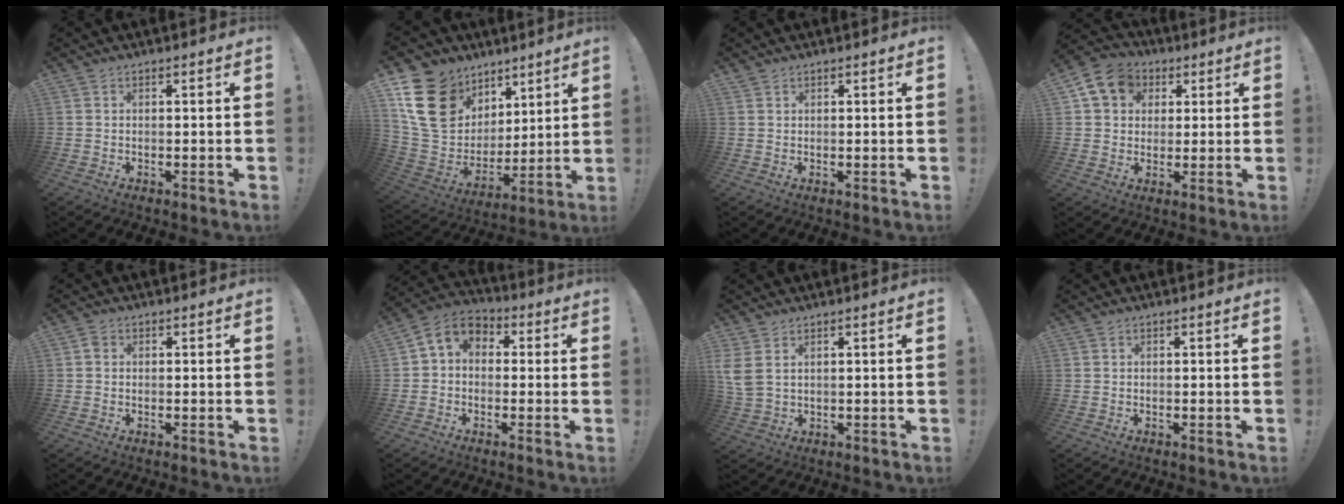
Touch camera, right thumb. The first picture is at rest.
{"total": 20.2, "force": [9.6, 15.3, 8.9], "torque": [-0.142, -0.054, 0.203]}
{"total": 0.5, "force": [0.5, 0.3, 0.1], "torque": [-0.001, -0.001, 0.009]}
{"total": 10.7, "force": [3.7, 9.0, 4.4], "torque": [-0.062, -0.006, 0.075]}
{"total": 2.1, "force": [0.1, 1.7, 1.2], "torque": [-0.030, 0.009, 0.004]}
{"total": 6.1, "force": [0.0, 5.2, 3.3], "torque": [-0.063, 0.009, 0.006]}
{"total": 5.0, "force": [2.2, 2.9, 3.4], "torque": [-0.073, -0.011, 0.043]}
{"total": 0.0}